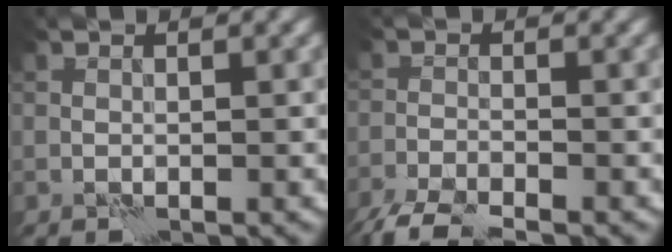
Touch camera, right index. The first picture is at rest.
{"total": 4.3, "force": [-3.7, 0.8, 2.0], "torque": [-0.036, -0.011, -0.081]}